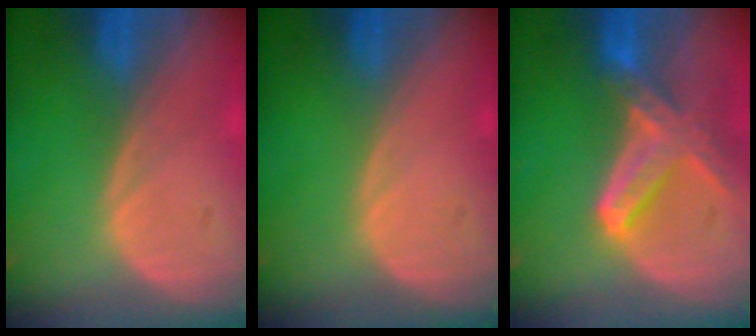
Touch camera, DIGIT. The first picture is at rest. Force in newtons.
{"total": 0.0}
{"total": 7.8, "press": 6.9, "slide": 3.6}